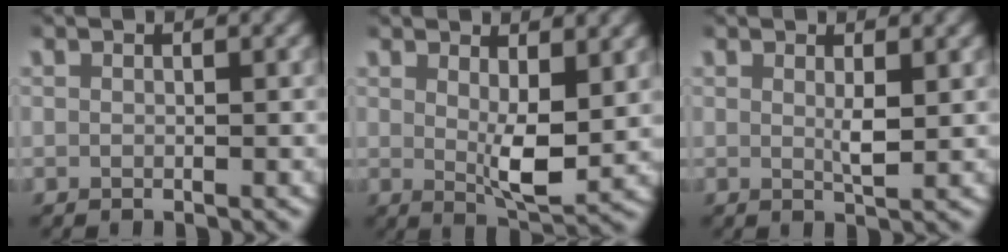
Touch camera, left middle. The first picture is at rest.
{"total": 4.1, "force": [1.7, 1.2, 3.5], "torque": [-0.059, -0.021, 0.033]}
{"total": 1.5, "force": [0.7, 0.1, 1.4], "torque": [-0.024, -0.010, 0.014]}